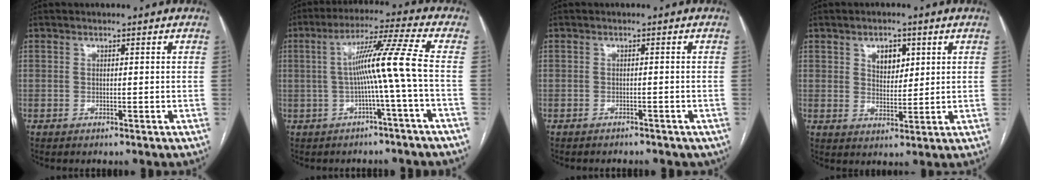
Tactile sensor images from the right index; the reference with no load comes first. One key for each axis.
{"total": 9.2, "fx": -1.2, "fy": -2.2, "fz": 8.9, "tx": -0.156, "ty": 0.021, "tz": -0.016}
{"total": 5.0, "fx": -4.1, "fy": 2.4, "fz": 1.3, "tx": -0.017, "ty": 0.007, "tz": -0.040}
{"total": 4.8, "fx": 2.0, "fy": 2.9, "fz": 3.2, "tx": -0.049, "ty": 0.004, "tz": 0.037}